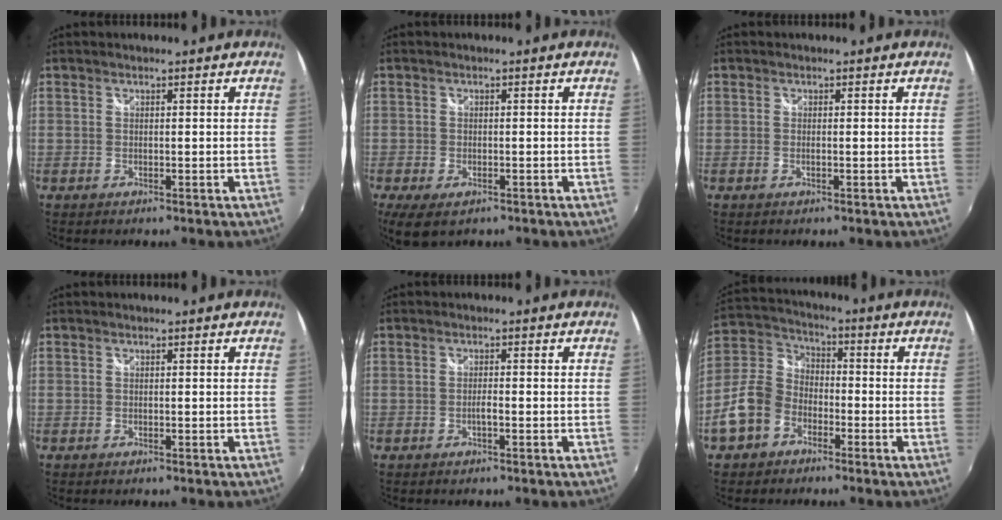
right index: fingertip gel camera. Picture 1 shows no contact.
{"total": 6.1, "force": [-3.6, 3.1, 3.8], "torque": [-0.085, -0.026, -0.060]}
{"total": 0.5, "force": [-0.1, 0.1, 0.5], "torque": [-0.011, 0.000, -0.005]}
{"total": 0.0}
{"total": 1.2, "force": [-0.5, 0.3, 1.0], "torque": [-0.019, 0.001, -0.010]}
{"total": 11.8, "force": [-5.8, 8.9, 5.1], "torque": [-0.123, 0.028, -0.106]}